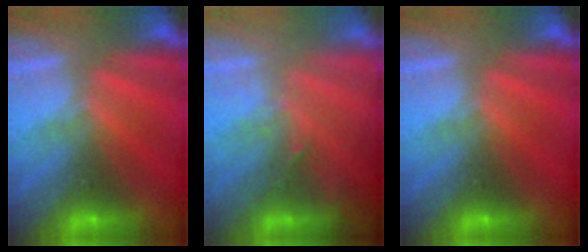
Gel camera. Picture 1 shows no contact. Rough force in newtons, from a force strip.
{"total": 2.9}
{"total": 0.0}